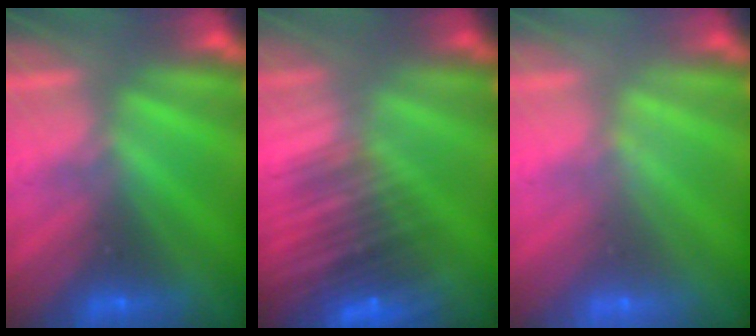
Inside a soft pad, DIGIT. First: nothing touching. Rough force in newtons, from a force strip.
{"total": 7.1}
{"total": 1.9}